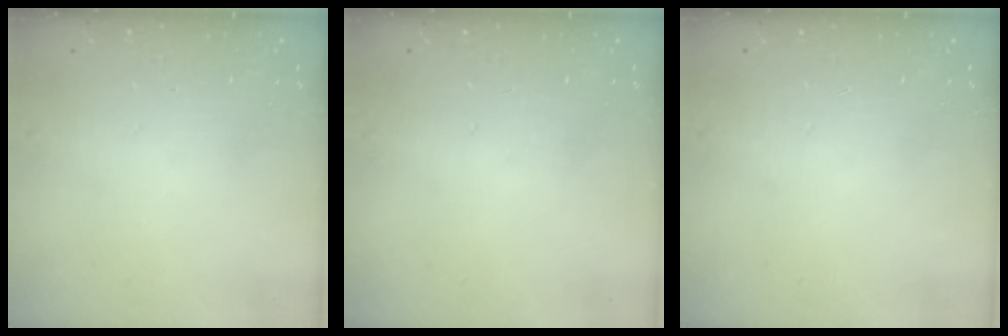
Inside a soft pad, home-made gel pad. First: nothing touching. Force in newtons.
{"total": 0.0}
{"total": 0.0}